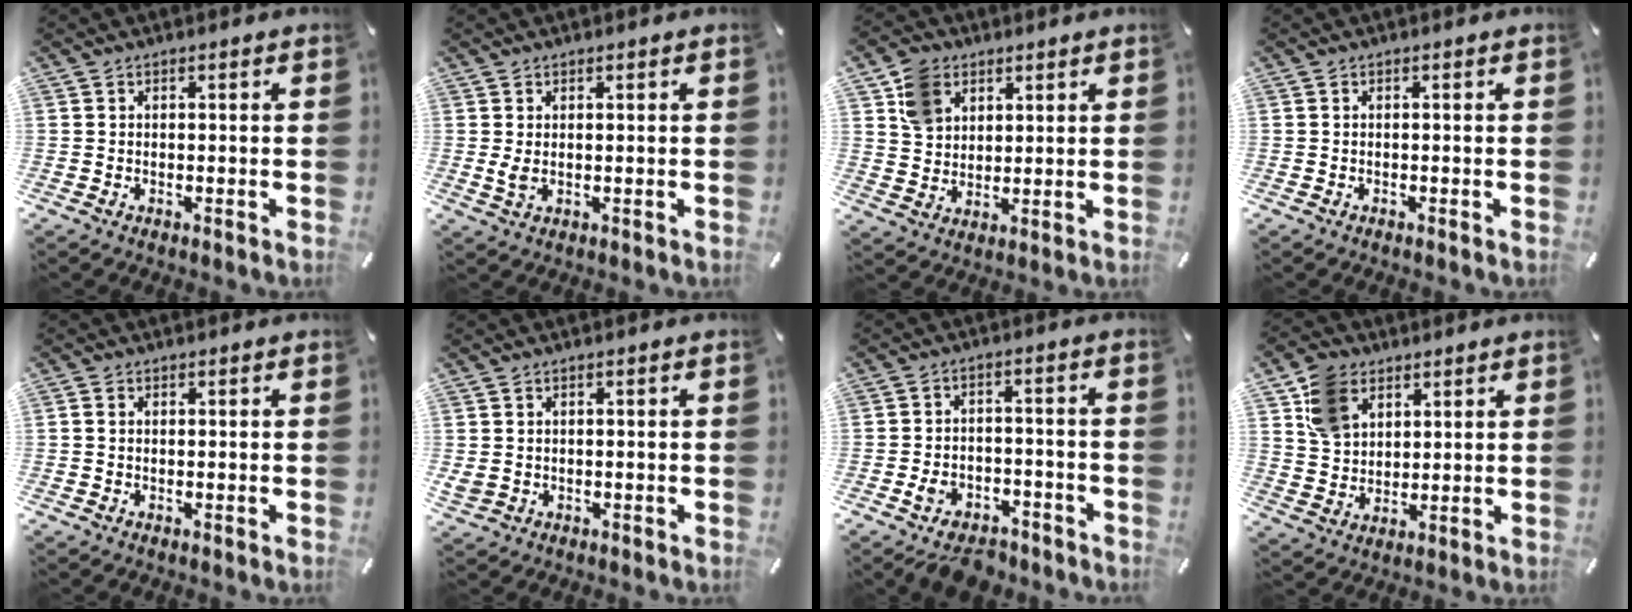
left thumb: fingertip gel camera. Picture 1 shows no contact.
{"total": 2.5, "force": [0.2, 1.2, 2.2], "torque": [-0.049, -0.007, -0.001]}
{"total": 8.4, "force": [4.1, 6.8, 3.0], "torque": [-0.064, 0.005, 0.079]}
{"total": 0.0}
{"total": 0.8, "force": [0.0, 0.7, 0.4], "torque": [-0.011, 0.005, -0.001]}
{"total": 2.0, "force": [0.1, 1.8, 0.7], "torque": [-0.022, 0.002, -0.001]}
{"total": 6.4, "force": [-5.0, 3.4, 2.0], "torque": [-0.028, 0.034, -0.093]}
{"total": 9.9, "force": [5.1, 7.4, 4.2], "torque": [-0.087, 0.001, 0.100]}